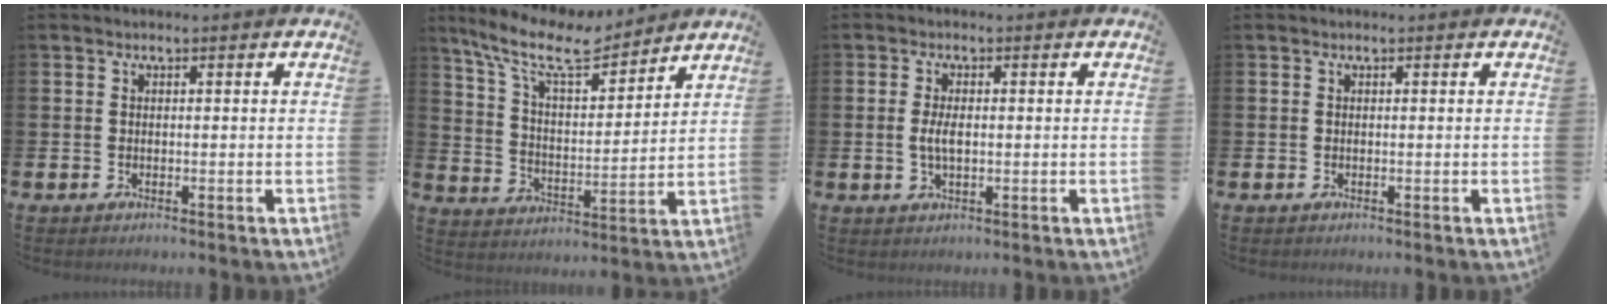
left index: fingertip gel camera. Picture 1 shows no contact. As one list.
[{"total": 11.0, "force": [9.5, 2.9, 4.8], "torque": [-0.122, -0.053, 0.166]}, {"total": 3.0, "force": [0.0, 1.3, 2.7], "torque": [-0.053, -0.002, -0.005]}, {"total": 0.0}]